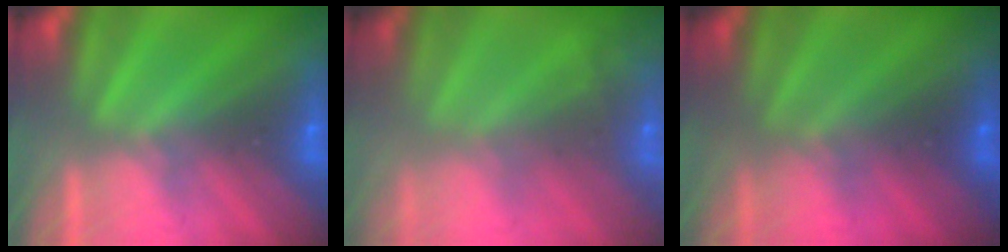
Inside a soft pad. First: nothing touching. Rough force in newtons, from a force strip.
{"total": 7.3}
{"total": 1.8}